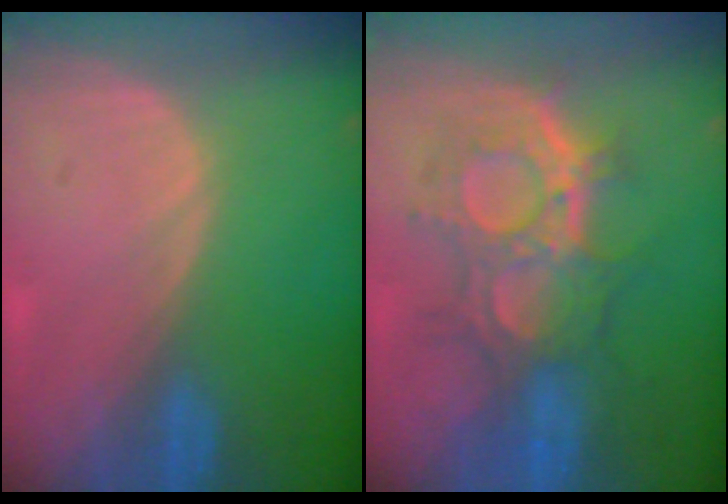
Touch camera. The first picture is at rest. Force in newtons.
{"total": 9.5, "press": 9.3, "slide": 2.0}